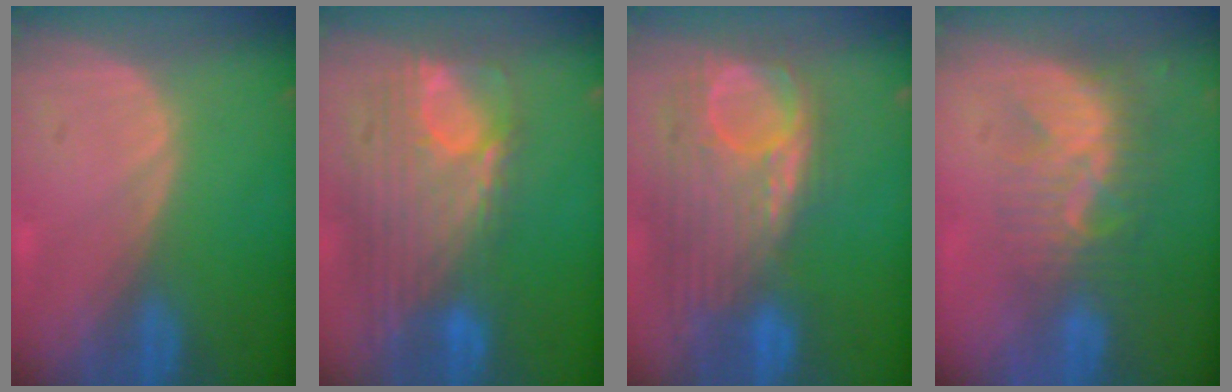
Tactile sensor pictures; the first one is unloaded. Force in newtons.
{"total": 12.3, "press": 10.3, "slide": 6.6}
{"total": 12.0, "press": 10.4, "slide": 6.0}
{"total": 8.9, "press": 7.6, "slide": 4.5}